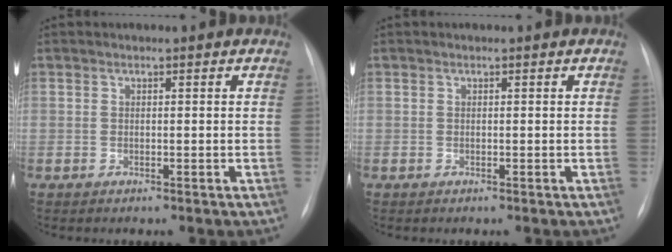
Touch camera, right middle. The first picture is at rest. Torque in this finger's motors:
{"motor_torque": [0.26, -0.52, -0.01, -0.01]}